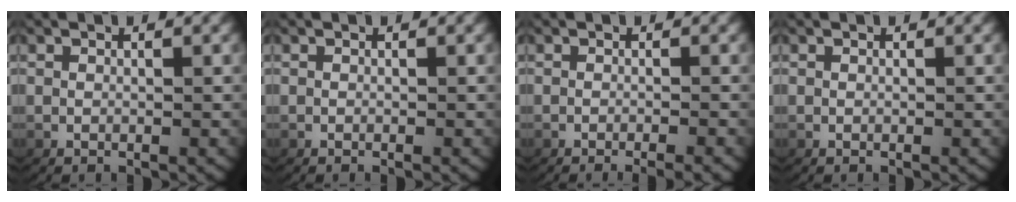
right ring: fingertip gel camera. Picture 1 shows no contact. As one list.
[{"total": 0.0}, {"total": 2.6, "force": [-2.2, 0.3, 1.4], "torque": [-0.005, 0.004, -0.036]}, {"total": 0.0}]